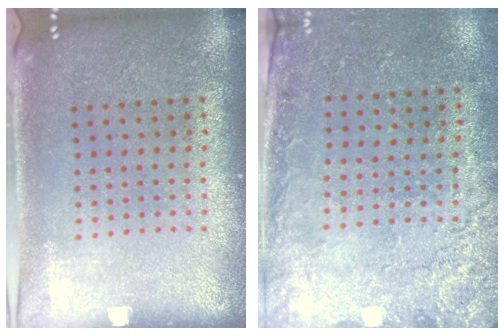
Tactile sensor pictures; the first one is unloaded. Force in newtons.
{"total": 2.5, "press": 2.1, "slide": 1.3}